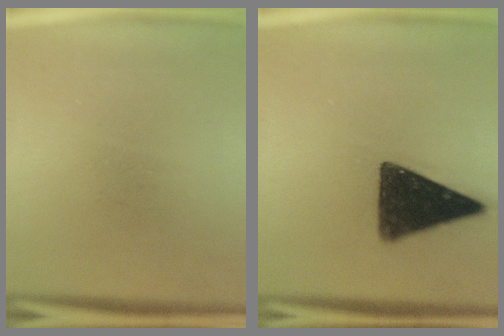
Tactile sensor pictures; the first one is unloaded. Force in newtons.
{"total": 14.7}